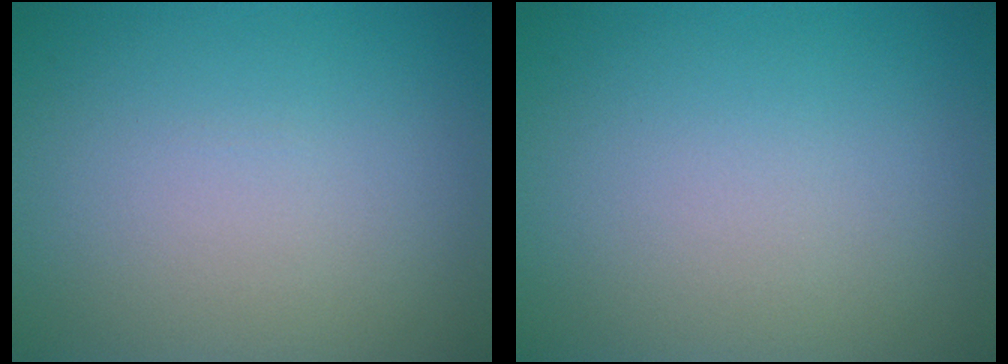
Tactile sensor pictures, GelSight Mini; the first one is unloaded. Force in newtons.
{"total": 0.0}